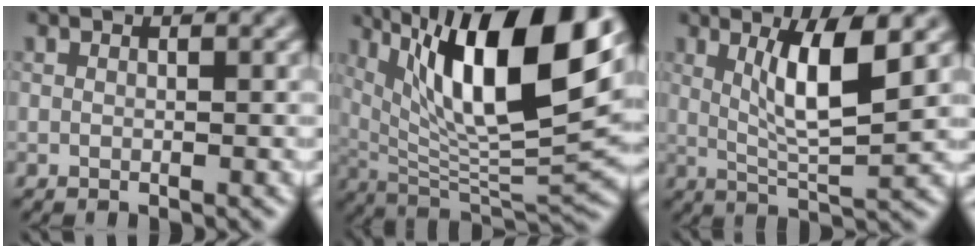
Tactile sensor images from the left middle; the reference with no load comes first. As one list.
[{"total": 14.4, "force": [6.0, 4.1, 12.4], "torque": [-0.202, 0.002, 0.106]}, {"total": 5.7, "force": [1.8, 1.0, 5.3], "torque": [-0.097, -0.005, 0.038]}]